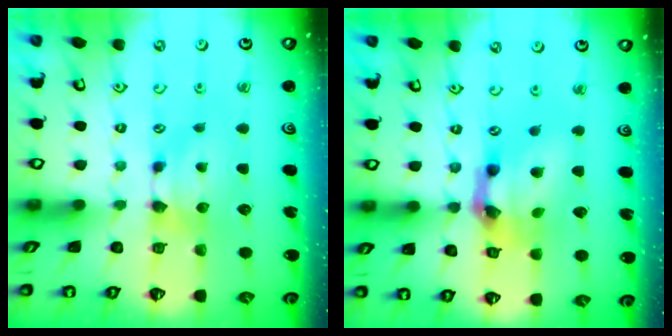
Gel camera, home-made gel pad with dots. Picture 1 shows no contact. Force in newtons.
{"total": 9.2, "press": 8.8, "slide": 2.6}